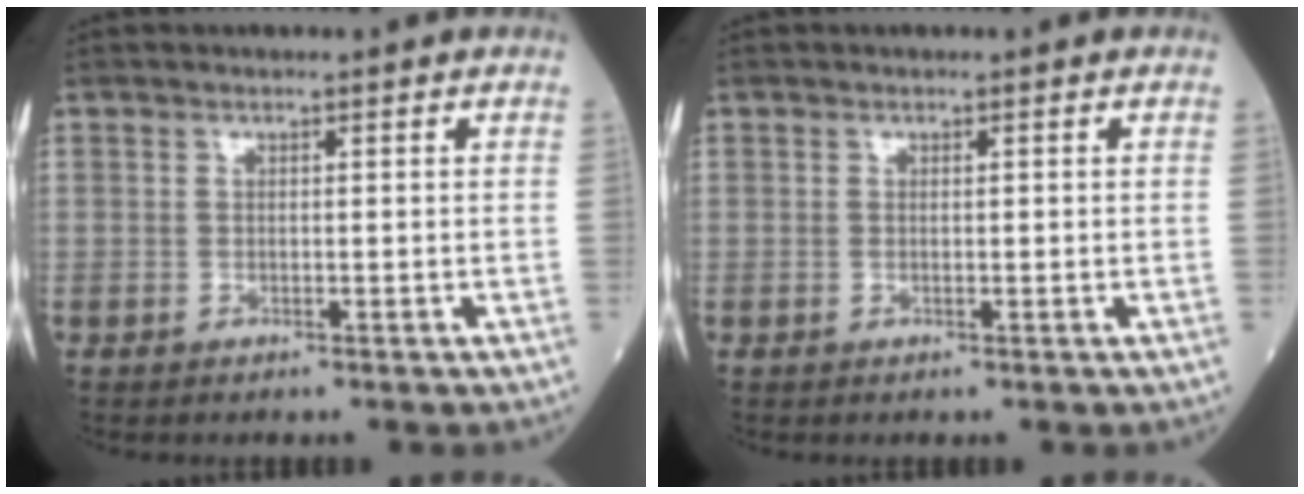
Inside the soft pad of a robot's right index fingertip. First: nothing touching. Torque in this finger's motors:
{"motor_torque": [0.00, 0.00, 0.00, -0.01]}